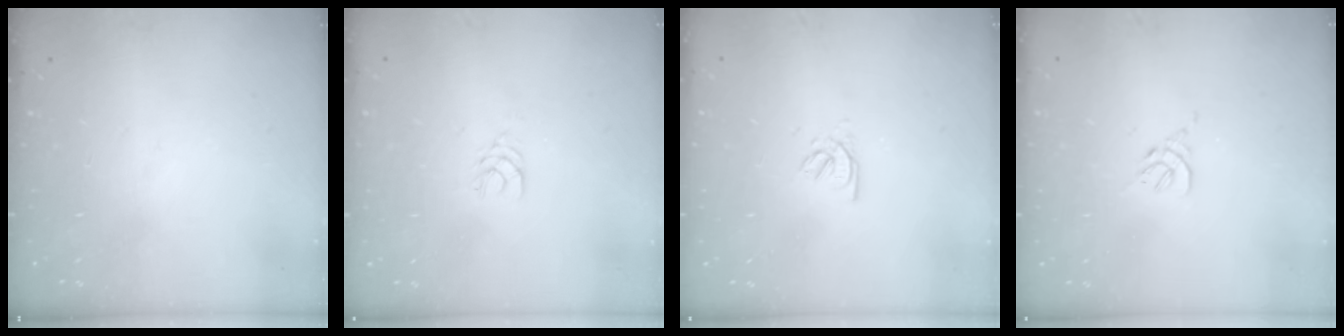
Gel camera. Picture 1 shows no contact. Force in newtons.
{"total": 2.9, "press": 2.9, "slide": 0.4}
{"total": 2.2, "press": 2.2, "slide": 0.4}
{"total": 2.3, "press": 2.2, "slide": 0.5}